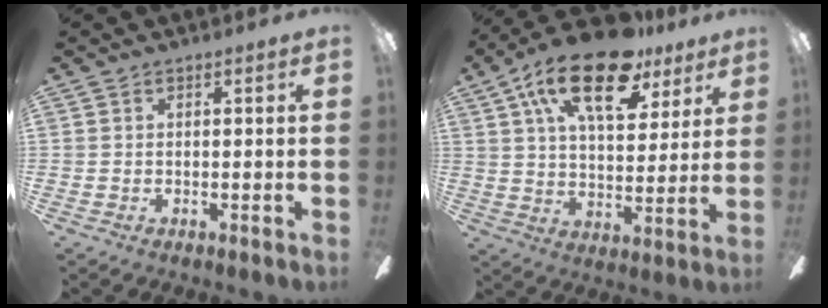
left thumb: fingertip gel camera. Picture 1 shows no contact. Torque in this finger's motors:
{"motor_torque": [0.67, 0.79, 1.81, -0.96, 0.44]}